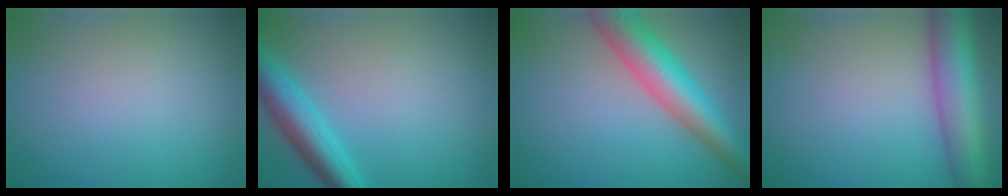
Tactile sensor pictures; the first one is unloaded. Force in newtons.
{"total": 4.5, "press": 4.5, "slide": 0.2}
{"total": 7.3, "press": 7.3, "slide": 0.3}
{"total": 8.3, "press": 8.3, "slide": 0.5}